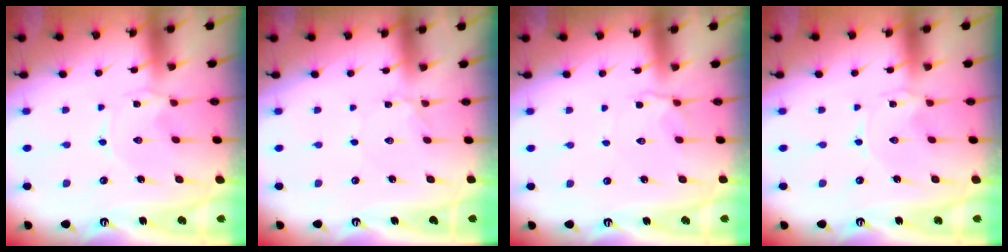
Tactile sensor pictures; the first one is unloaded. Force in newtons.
{"total": 1.0, "press": 1.0, "slide": 0.1}
{"total": 2.8, "press": 2.6, "slide": 1.1}
{"total": 0.0}